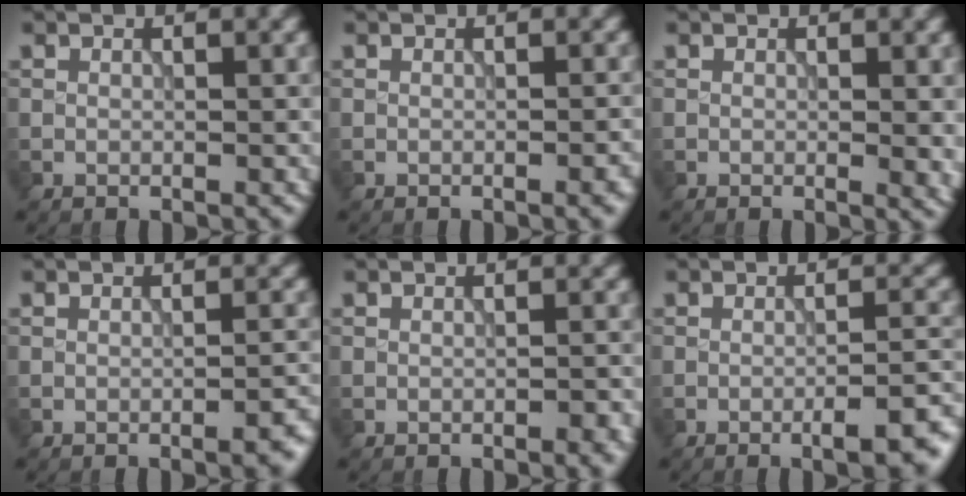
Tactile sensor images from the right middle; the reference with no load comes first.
{"total": 1.3, "force": [-0.5, 0.3, 1.1], "torque": [-0.011, 0.000, -0.008]}
{"total": 1.6, "force": [0.1, 0.4, 1.6], "torque": [-0.018, -0.007, 0.001]}
{"total": 2.7, "force": [-1.3, 0.7, 2.3], "torque": [-0.026, 0.003, -0.022]}
{"total": 1.4, "force": [-0.7, 0.3, 1.2], "torque": [-0.013, 0.001, -0.009]}
{"total": 5.6, "force": [-2.9, 1.4, 4.6], "torque": [-0.058, 0.001, -0.037]}